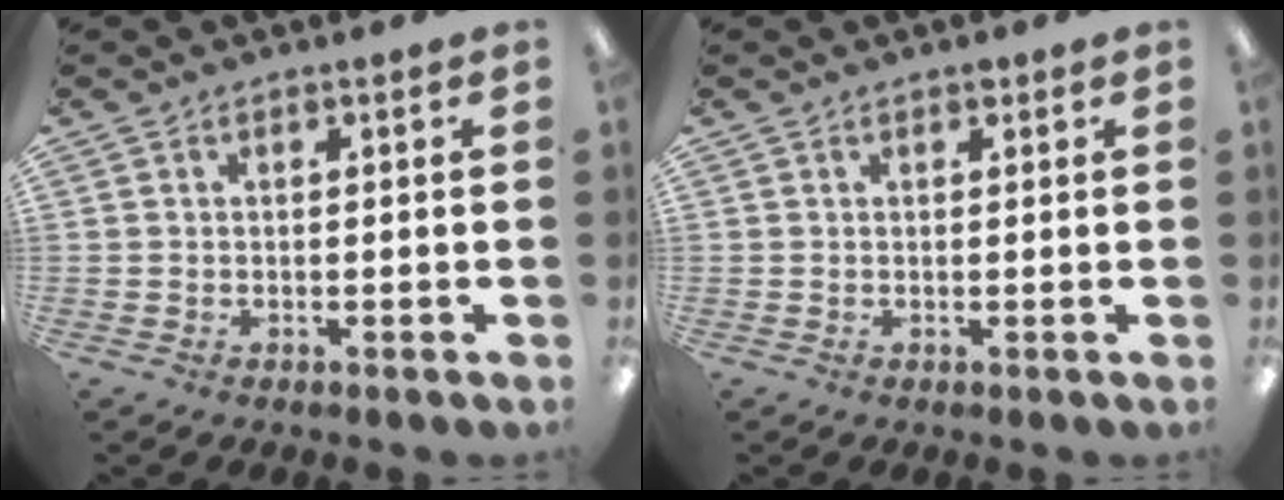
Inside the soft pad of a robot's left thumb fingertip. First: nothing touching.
{"total": 1.1, "force": [0.8, 0.5, 0.6], "torque": [-0.005, -0.001, 0.011]}